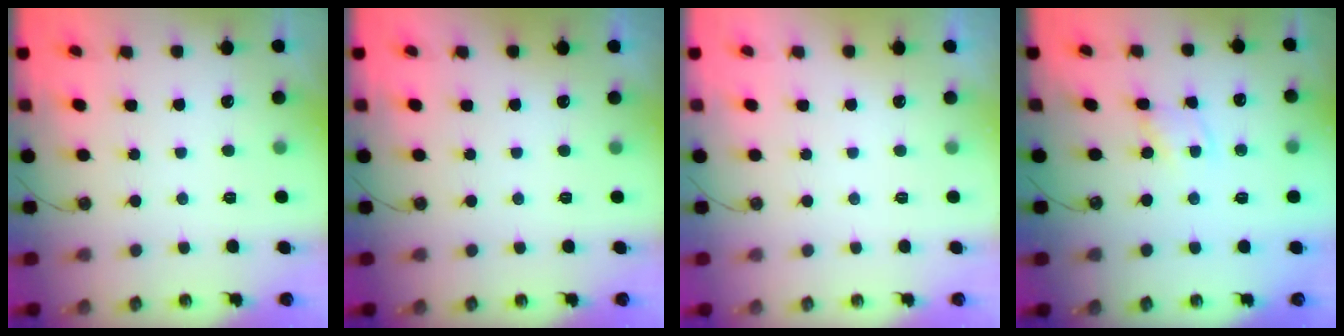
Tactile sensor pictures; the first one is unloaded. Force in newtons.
{"total": 0.0}
{"total": 0.0}
{"total": 1.9, "press": 1.9, "slide": 0.2}